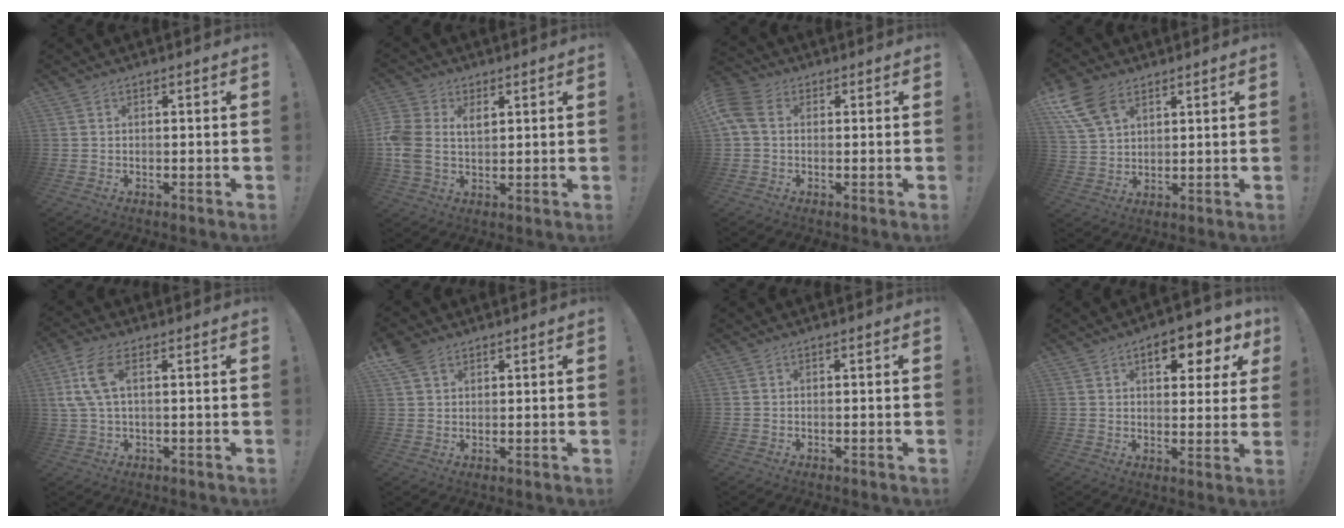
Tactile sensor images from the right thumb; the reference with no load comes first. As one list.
[{"total": 8.0, "force": [2.0, 6.0, 4.9], "torque": [-0.108, -0.008, 0.039]}, {"total": 7.6, "force": [1.5, 5.2, 5.3], "torque": [-0.115, 0.003, 0.035]}, {"total": 11.4, "force": [6.3, 6.7, 6.7], "torque": [-0.138, -0.020, 0.124]}, {"total": 8.7, "force": [2.8, 3.6, 7.5], "torque": [-0.146, -0.004, 0.056]}, {"total": 5.3, "force": [3.4, 3.2, 2.5], "torque": [-0.041, -0.011, 0.065]}, {"total": 0.0}, {"total": 9.2, "force": [4.2, 4.2, 6.9], "torque": [-0.081, -0.021, 0.068]}]